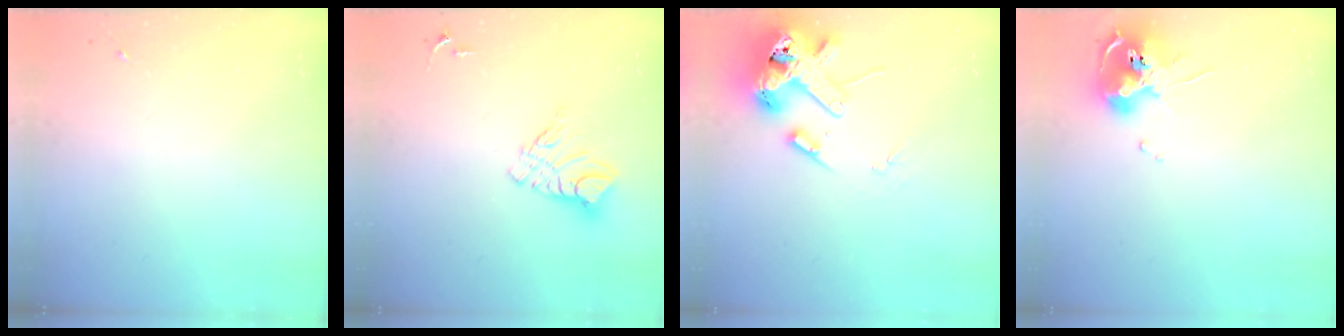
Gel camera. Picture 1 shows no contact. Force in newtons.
{"total": 10.3, "press": 10.3, "slide": 0.9}
{"total": 14.8, "press": 14.7, "slide": 2.3}
{"total": 10.6, "press": 10.5, "slide": 1.2}